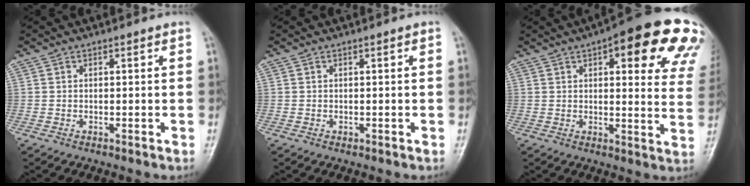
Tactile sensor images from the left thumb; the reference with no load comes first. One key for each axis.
{"total": 0.0}
{"total": 22.2, "fx": 11.4, "fy": 7.2, "fz": 17.6, "tx": -0.184, "ty": -0.020, "tz": 0.124}